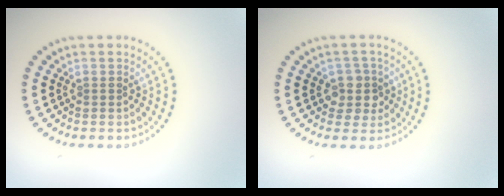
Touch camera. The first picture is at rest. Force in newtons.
{"total": 2.8, "press": 2.4, "slide": 1.4}